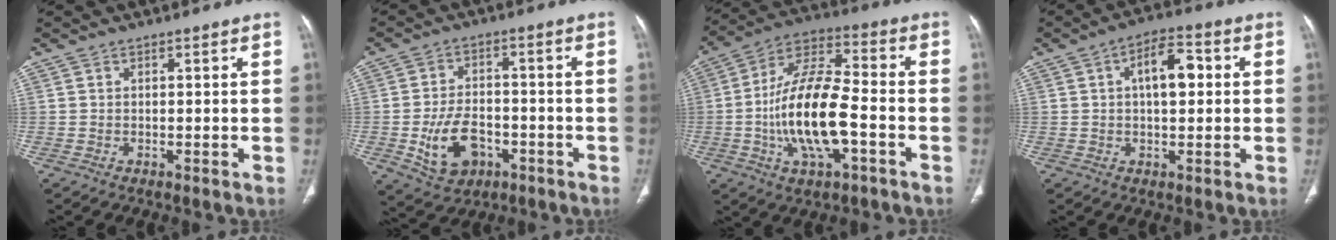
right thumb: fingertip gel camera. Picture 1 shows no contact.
{"total": 10.4, "force": [-3.5, 7.0, 6.8], "torque": [-0.105, 0.019, -0.049]}
{"total": 17.8, "force": [-4.0, 7.2, 15.8], "torque": [-0.296, 0.032, -0.074]}
{"total": 8.2, "force": [1.4, 4.1, 7.0], "torque": [-0.098, 0.017, 0.015]}